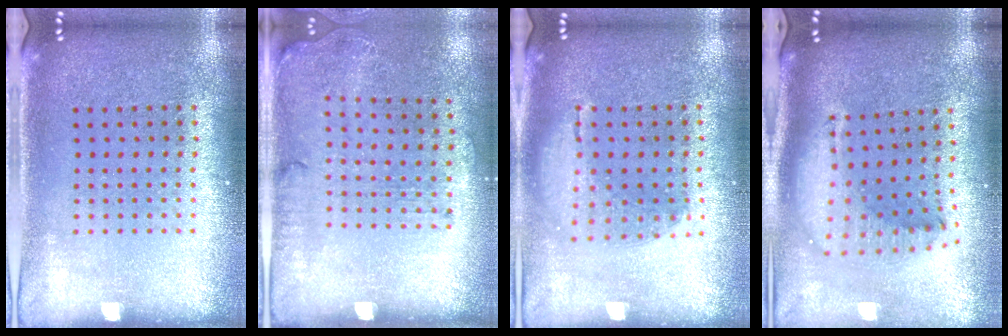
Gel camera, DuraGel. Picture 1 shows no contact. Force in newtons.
{"total": 1.7, "press": 1.2, "slide": 1.2}
{"total": 1.3, "press": 1.1, "slide": 0.6}
{"total": 2.1, "press": 1.6, "slide": 1.3}